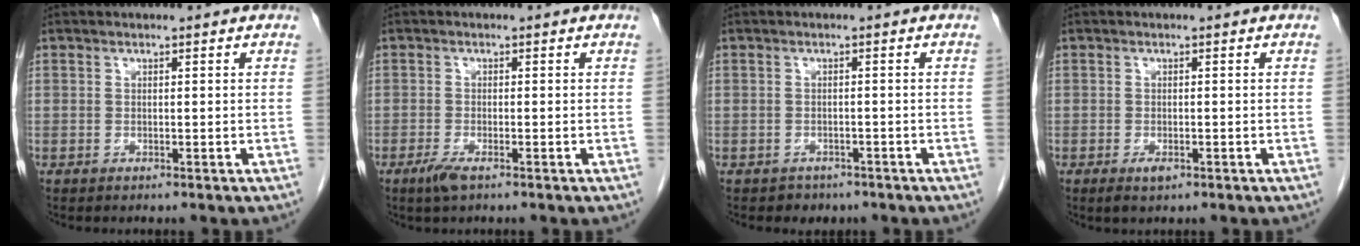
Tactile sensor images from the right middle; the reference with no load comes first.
{"total": 2.4, "force": [-1.5, 0.5, 1.7], "torque": [-0.040, -0.004, -0.031]}
{"total": 2.4, "force": [-1.8, 1.6, 0.1], "torque": [-0.010, 0.005, -0.023]}
{"total": 1.7, "force": [-0.9, 0.7, 1.3], "torque": [-0.022, -0.001, -0.011]}